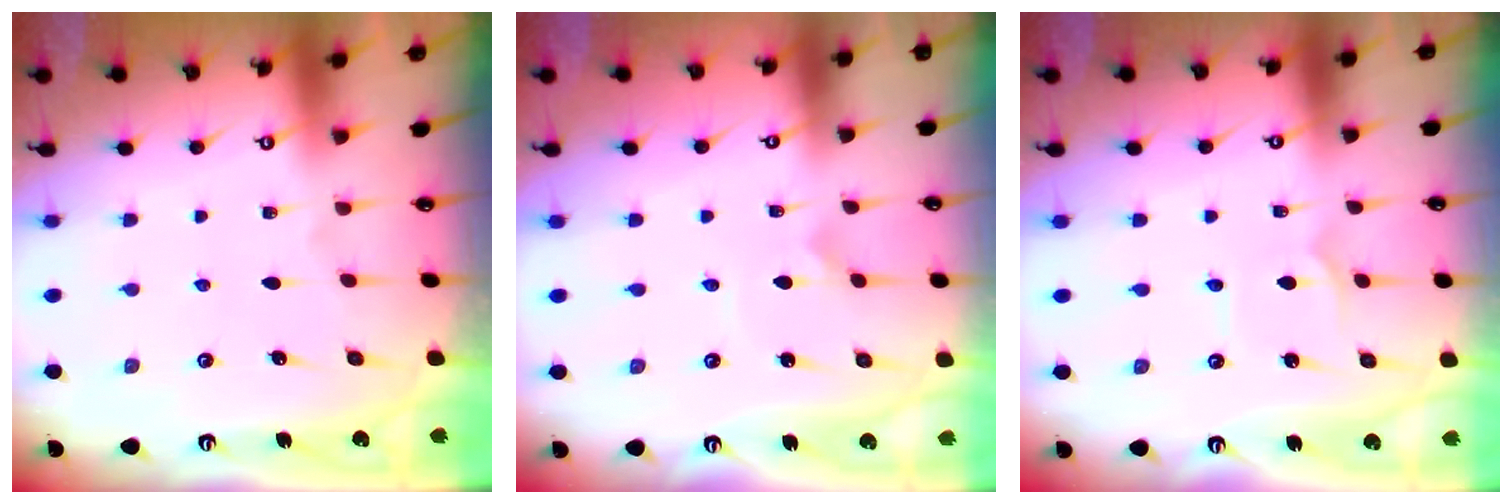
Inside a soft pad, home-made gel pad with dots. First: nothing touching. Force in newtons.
{"total": 1.0, "press": 1.0, "slide": 0.0}
{"total": 2.6, "press": 2.6, "slide": 0.2}